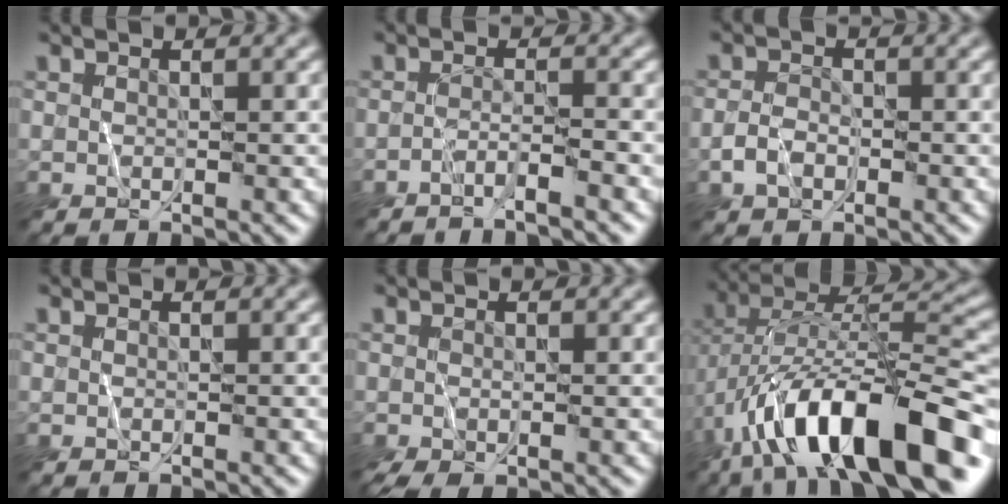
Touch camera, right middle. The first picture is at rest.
{"total": 1.8, "force": [-1.5, -0.2, 1.0], "torque": [-0.013, 0.004, -0.036]}
{"total": 1.7, "force": [-0.9, 1.1, 0.9], "torque": [-0.018, 0.004, -0.020]}
{"total": 0.0}
{"total": 1.5, "force": [-0.6, 0.6, 1.2], "torque": [-0.029, -0.008, -0.011]}
{"total": 14.8, "force": [-7.2, 5.9, 11.4], "torque": [-0.193, 0.018, -0.123]}